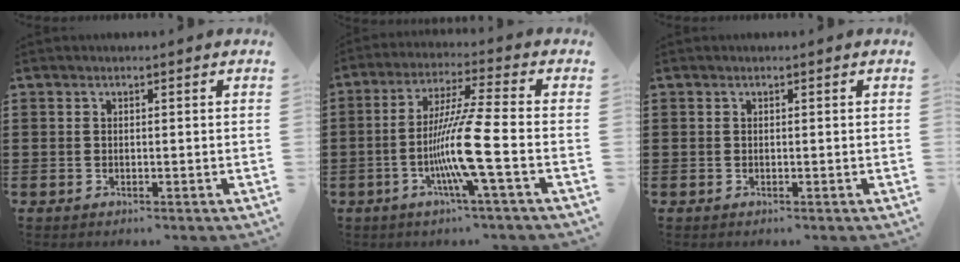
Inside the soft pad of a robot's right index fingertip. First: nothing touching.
{"total": 10.6, "force": [-3.3, -0.6, 10.1], "torque": [-0.200, -0.014, -0.070]}
{"total": 0.0}